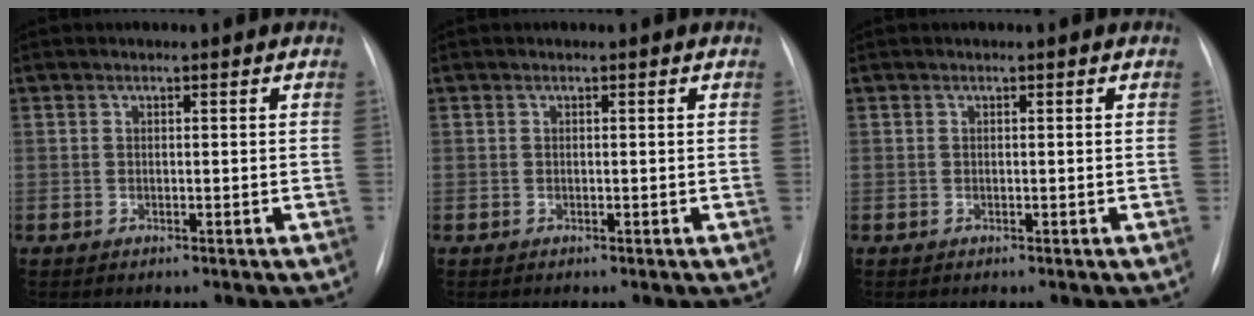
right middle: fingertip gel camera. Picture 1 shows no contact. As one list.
[{"total": 0.0}, {"total": 0.0}]